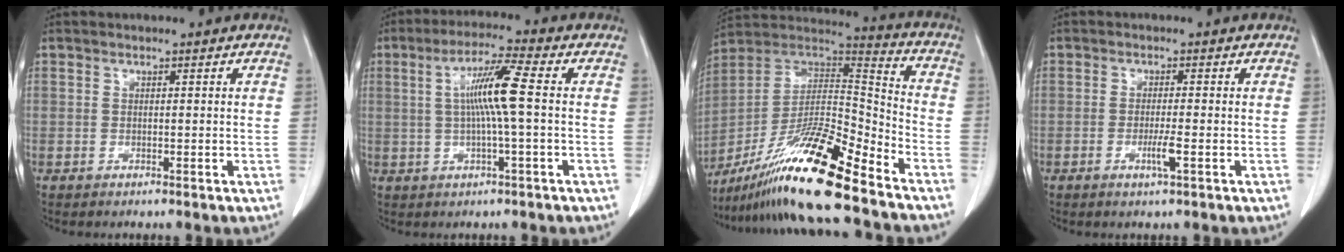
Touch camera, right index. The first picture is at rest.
{"total": 8.0, "force": [0.5, -0.6, 8.0], "torque": [-0.149, 0.007, 0.008]}
{"total": 20.0, "force": [-14.4, 1.2, 13.9], "torque": [-0.258, -0.003, -0.260]}
{"total": 2.6, "force": [-1.0, -0.2, 2.4], "torque": [-0.047, -0.004, -0.018]}